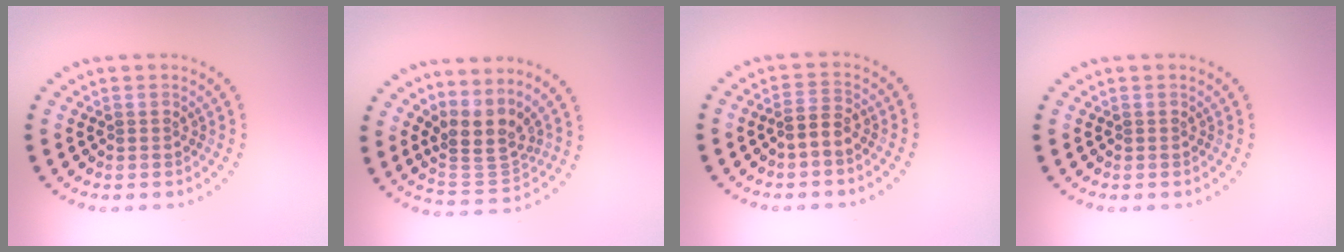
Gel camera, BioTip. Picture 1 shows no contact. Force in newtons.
{"total": 3.4, "press": 2.4, "slide": 2.4}
{"total": 1.7, "press": 1.5, "slide": 0.8}
{"total": 0.0}